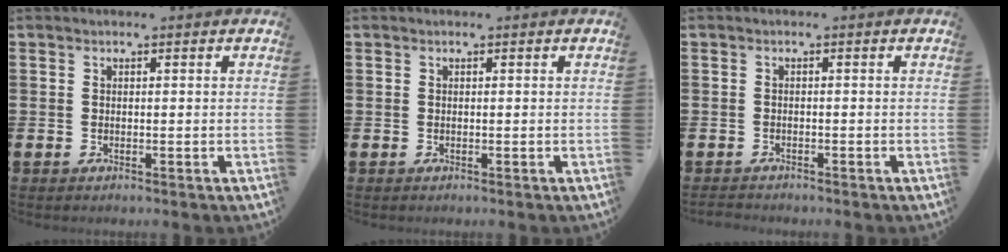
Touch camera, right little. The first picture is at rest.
{"total": 0.0}
{"total": 0.8, "force": [-0.7, 0.2, 0.1], "torque": [-0.004, -0.001, -0.016]}